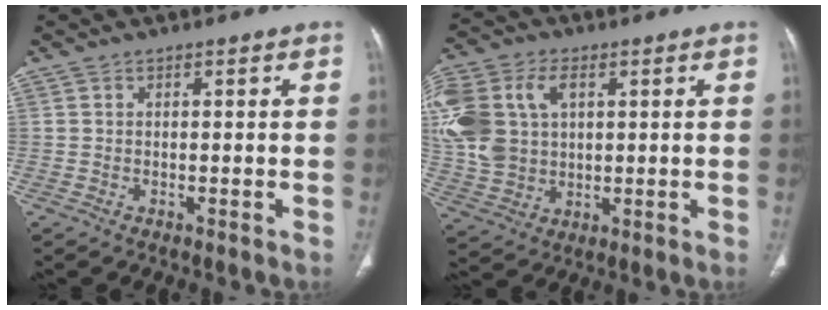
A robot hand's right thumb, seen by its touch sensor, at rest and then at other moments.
{"total": 18.6, "force": [3.9, 13.5, 12.2], "torque": [-0.287, 0.013, 0.080]}